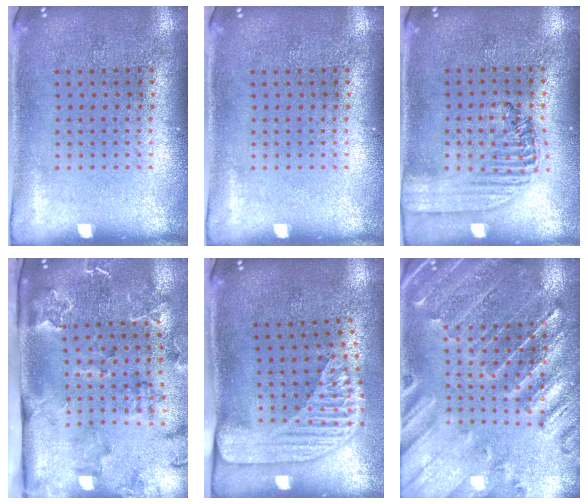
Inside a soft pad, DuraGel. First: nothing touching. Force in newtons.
{"total": 0.0}
{"total": 1.5, "press": 1.3, "slide": 0.7}
{"total": 2.5, "press": 2.4, "slide": 0.6}
{"total": 2.3, "press": 1.8, "slide": 1.5}
{"total": 1.3, "press": 1.3, "slide": 0.4}